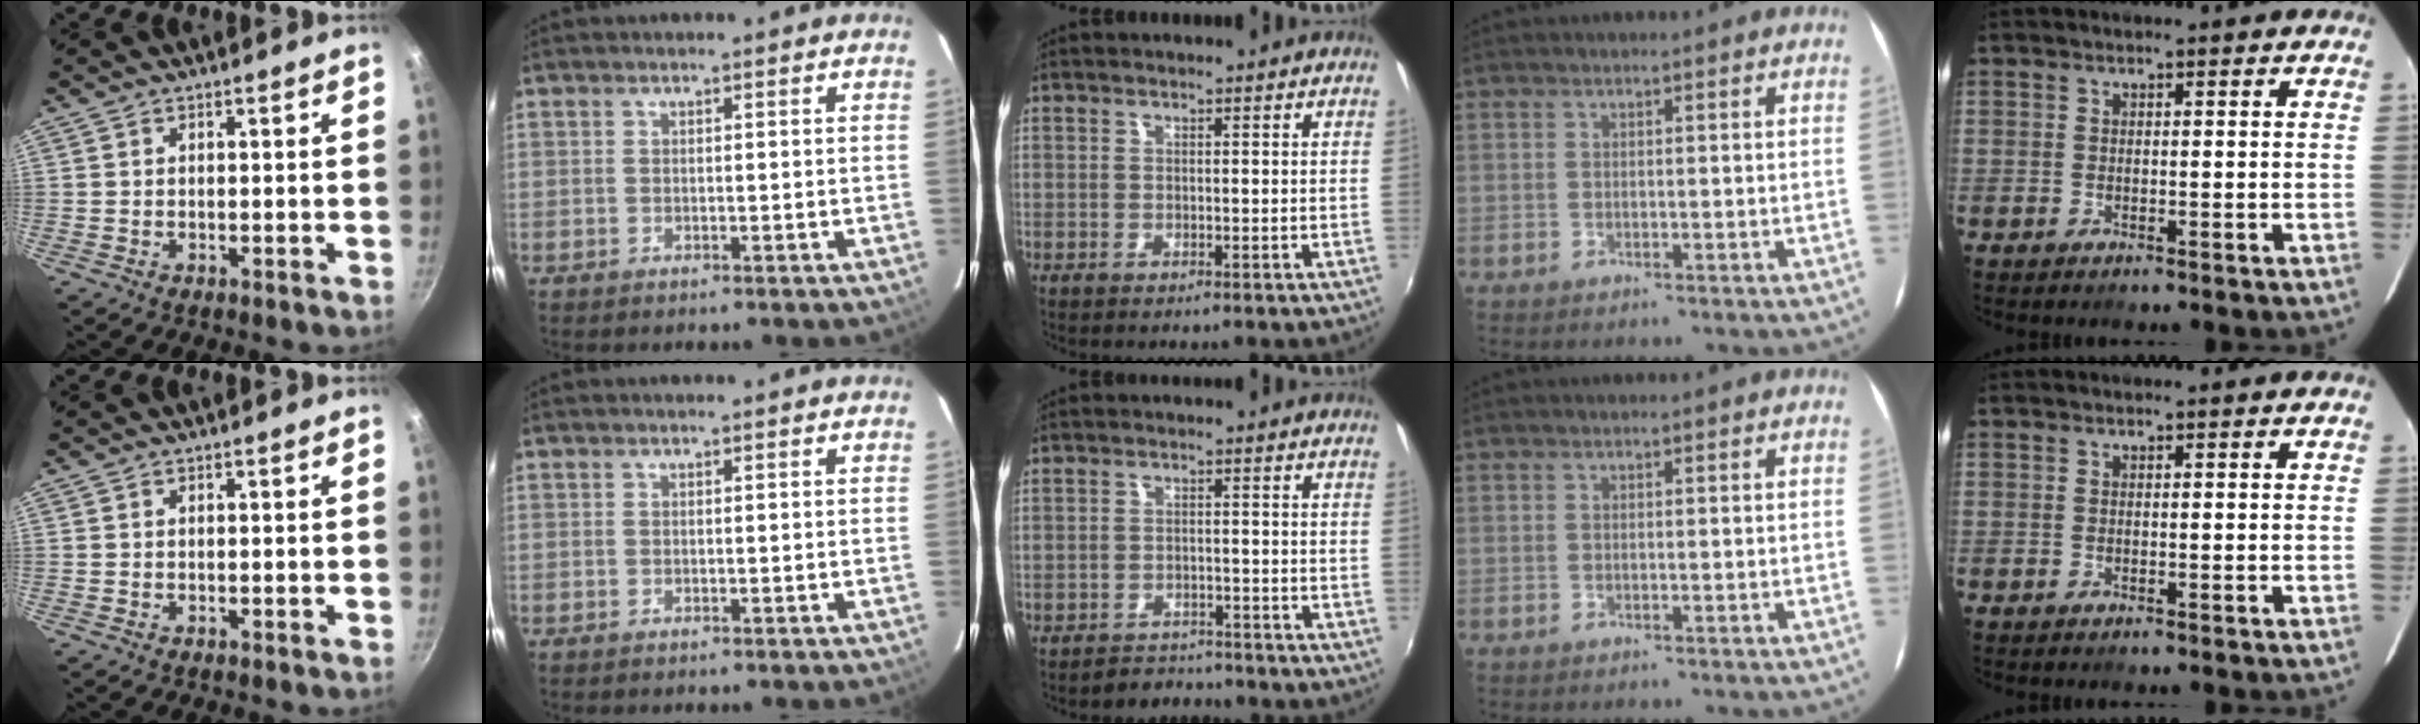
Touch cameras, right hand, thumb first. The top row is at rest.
{"middle": {"total": 4.4, "force": [-4.2, 1.3, -0.1], "torque": [-0.013, 0.003, -0.067]}}